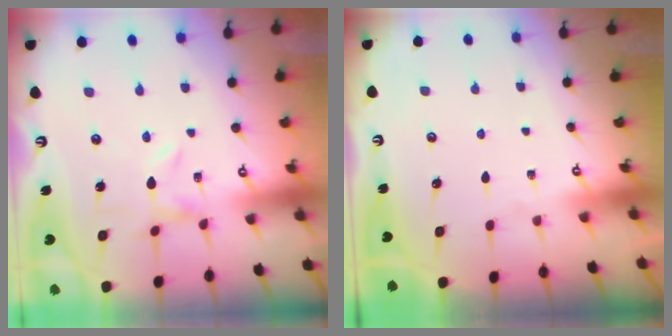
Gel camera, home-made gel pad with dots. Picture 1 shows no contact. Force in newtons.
{"total": 0.0}